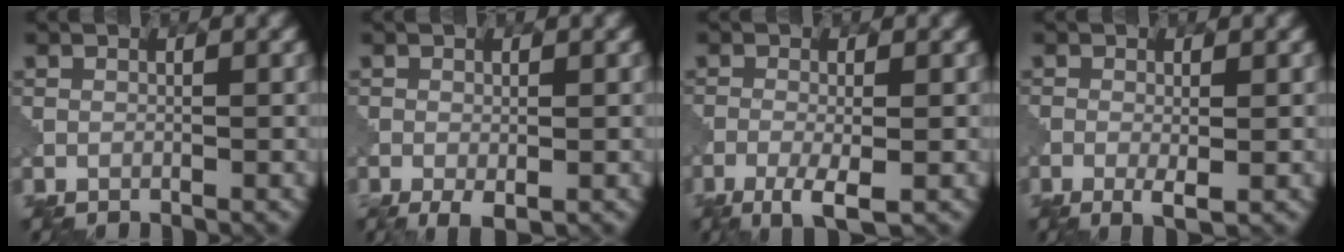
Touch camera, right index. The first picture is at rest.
{"total": 1.6, "force": [-1.1, 0.0, 1.2], "torque": [-0.027, -0.010, -0.014]}
{"total": 3.3, "force": [-2.1, 0.5, 2.5], "torque": [-0.053, -0.005, -0.037]}
{"total": 1.7, "force": [-1.0, 0.0, 1.3], "torque": [-0.032, -0.009, -0.012]}